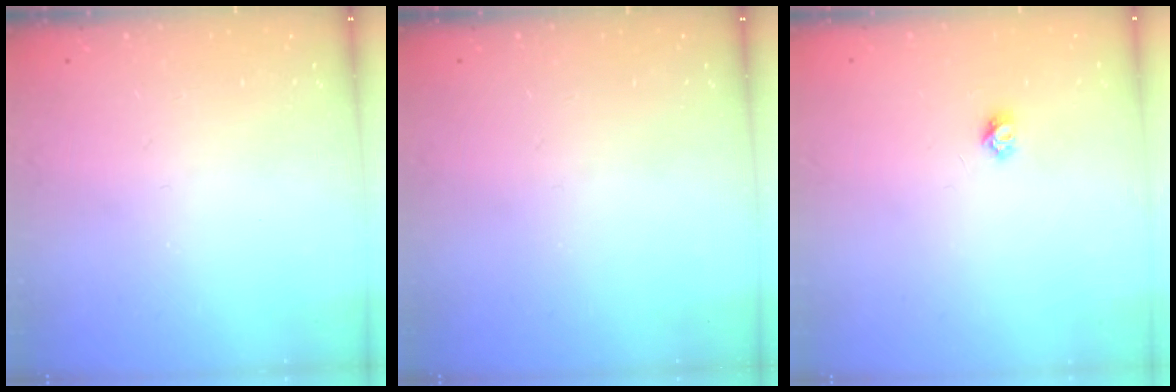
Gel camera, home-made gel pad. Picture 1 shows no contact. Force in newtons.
{"total": 0.0}
{"total": 3.7, "press": 3.7, "slide": 0.4}